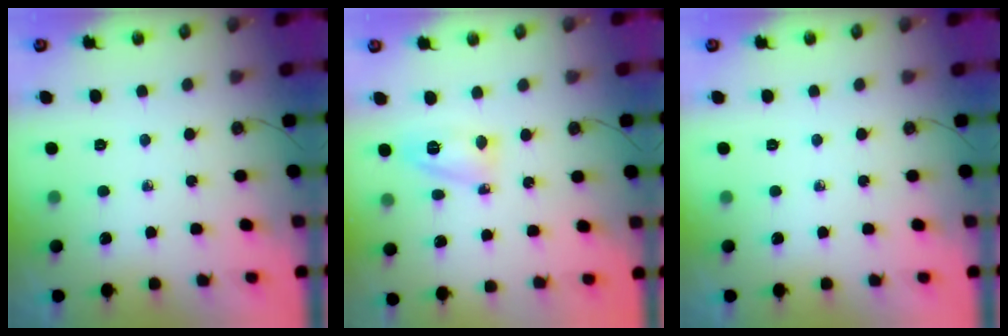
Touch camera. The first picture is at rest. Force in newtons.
{"total": 8.5, "press": 8.4, "slide": 0.9}
{"total": 0.0}